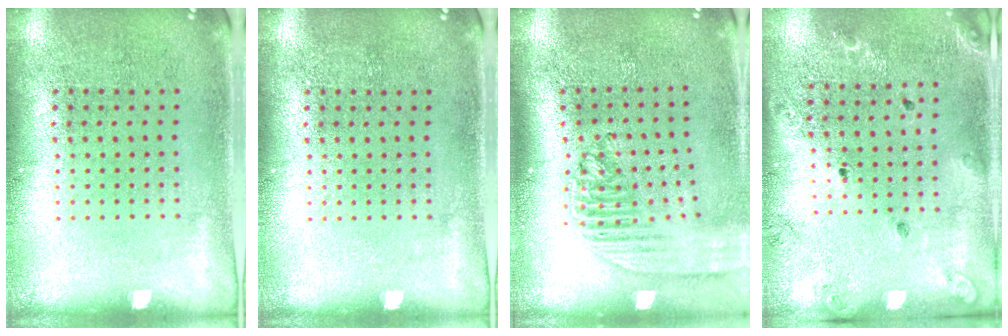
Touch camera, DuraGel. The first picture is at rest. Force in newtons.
{"total": 0.0}
{"total": 2.1, "press": 1.6, "slide": 1.3}
{"total": 1.3, "press": 1.3, "slide": 0.3}